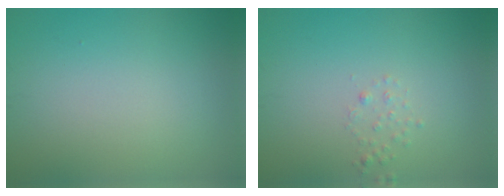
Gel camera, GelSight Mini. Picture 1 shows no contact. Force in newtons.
{"total": 0.8, "press": 0.8, "slide": 0.1}